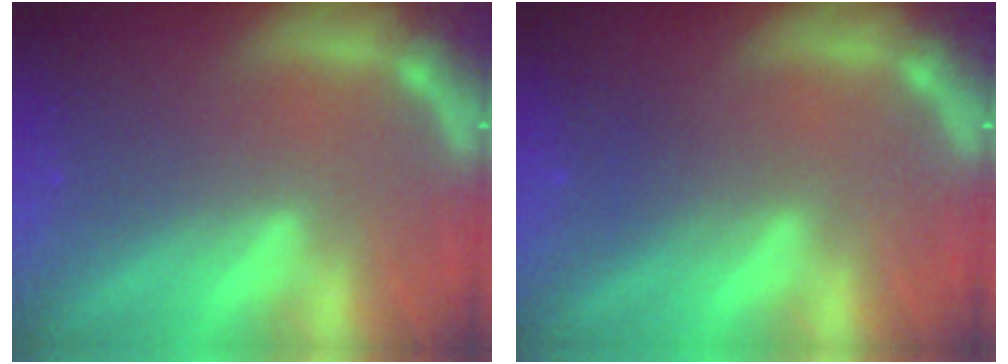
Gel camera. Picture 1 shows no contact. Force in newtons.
{"total": 1.5}